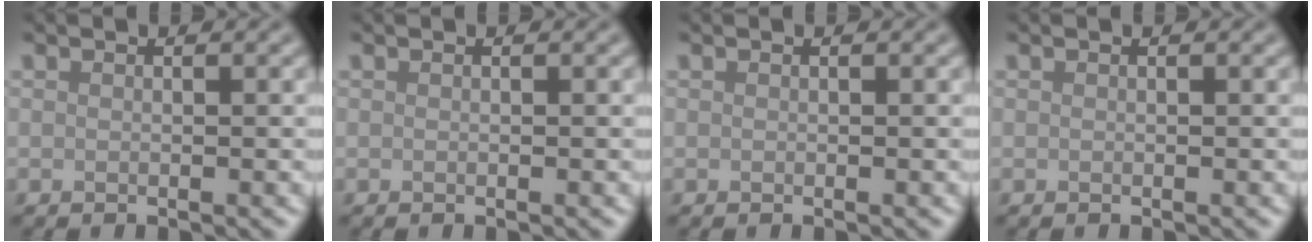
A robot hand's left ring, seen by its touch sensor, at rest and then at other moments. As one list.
[{"total": 0.0}, {"total": 0.0}, {"total": 0.0}]